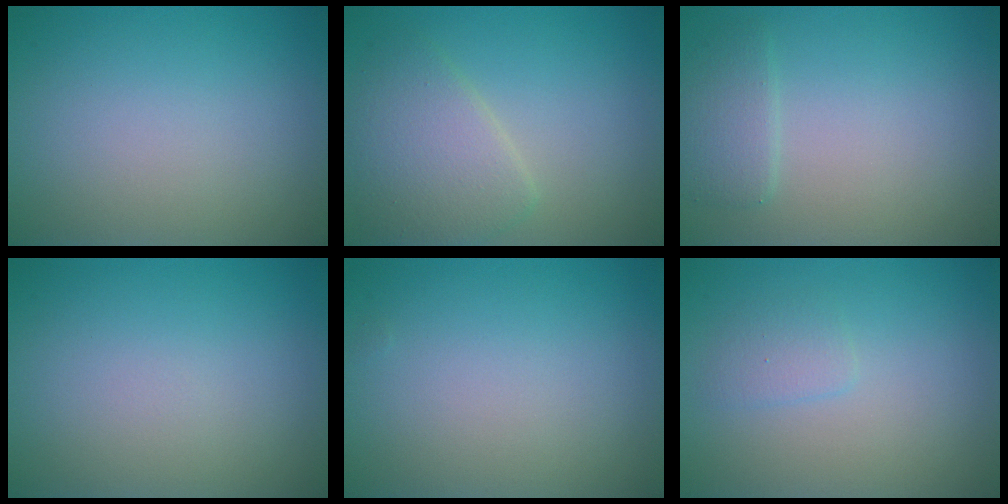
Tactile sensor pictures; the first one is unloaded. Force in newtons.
{"total": 4.4, "press": 4.4, "slide": 0.1}
{"total": 2.0, "press": 2.0, "slide": 0.1}
{"total": 0.0}
{"total": 0.0}
{"total": 1.3, "press": 1.3, "slide": 0.1}